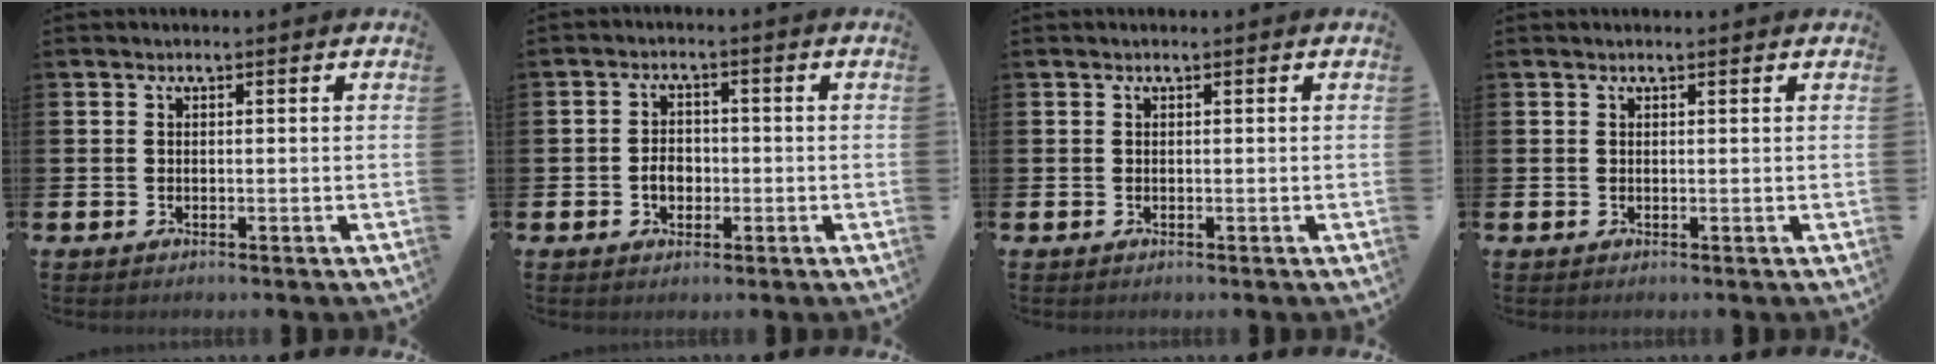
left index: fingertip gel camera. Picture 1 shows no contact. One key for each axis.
{"total": 3.0, "fx": -0.8, "fy": 2.3, "fz": 1.8, "tx": -0.023, "ty": 0.000, "tz": -0.020}
{"total": 0.0}
{"total": 0.0}